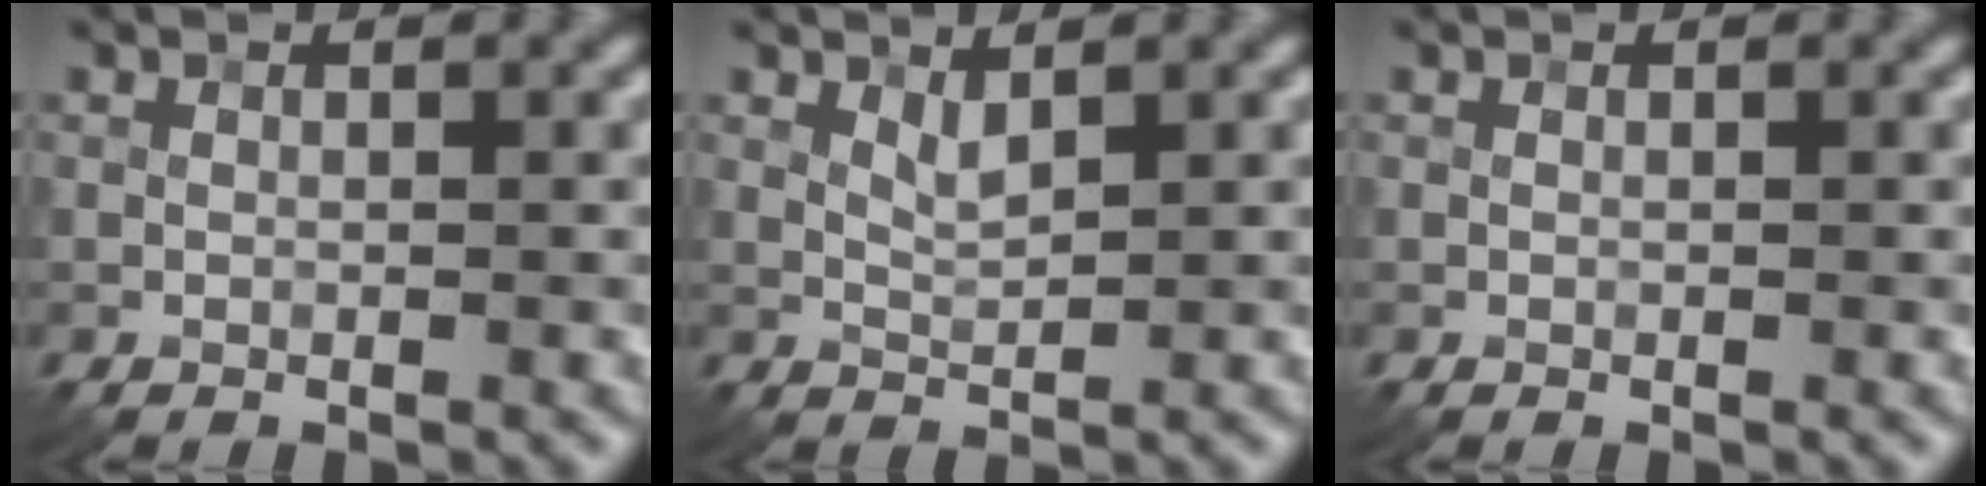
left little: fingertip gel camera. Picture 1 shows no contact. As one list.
[{"total": 1.4, "force": [0.9, 0.5, 1.0], "torque": [-0.025, -0.002, 0.017]}, {"total": 0.0}]